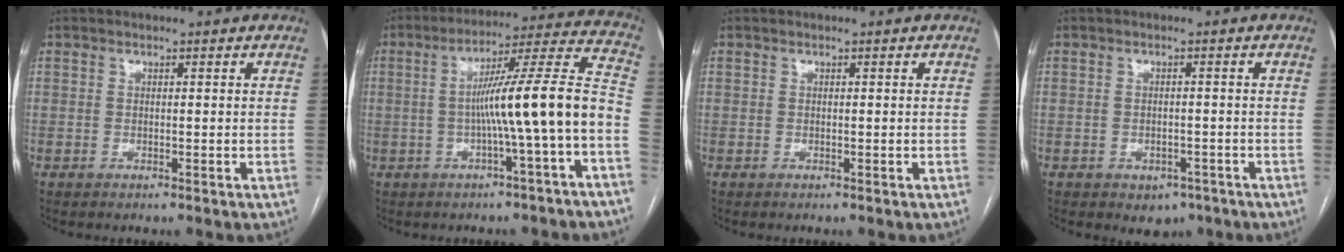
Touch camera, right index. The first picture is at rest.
{"total": 14.1, "force": [-3.3, -1.1, 13.7], "torque": [-0.199, 0.029, -0.054]}
{"total": 0.0}
{"total": 3.2, "force": [-2.0, 2.1, 1.3], "torque": [-0.011, 0.004, -0.017]}